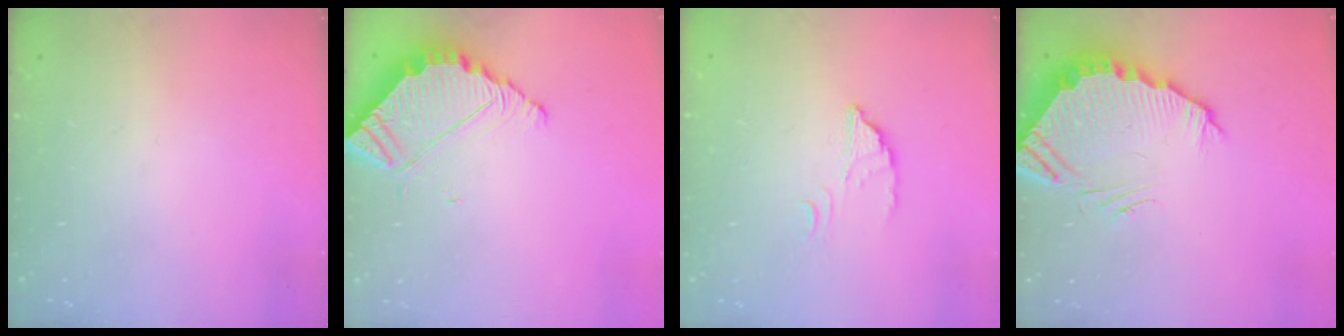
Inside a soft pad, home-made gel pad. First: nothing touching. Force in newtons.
{"total": 5.5, "press": 5.5, "slide": 0.1}
{"total": 2.4, "press": 2.4, "slide": 0.1}
{"total": 5.1, "press": 5.1, "slide": 0.3}